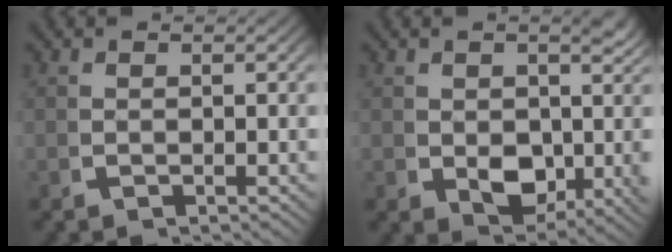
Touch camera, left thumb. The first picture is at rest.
{"total": 4.9, "force": [0.1, 3.3, 3.7], "torque": [-0.054, -0.024, 0.013]}